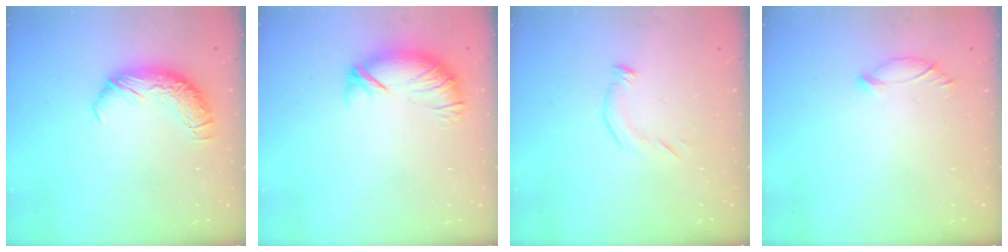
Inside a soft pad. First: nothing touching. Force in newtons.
{"total": 4.1, "press": 3.7, "slide": 1.7}
{"total": 3.7, "press": 3.7, "slide": 0.6}
{"total": 5.8, "press": 5.7, "slide": 1.0}